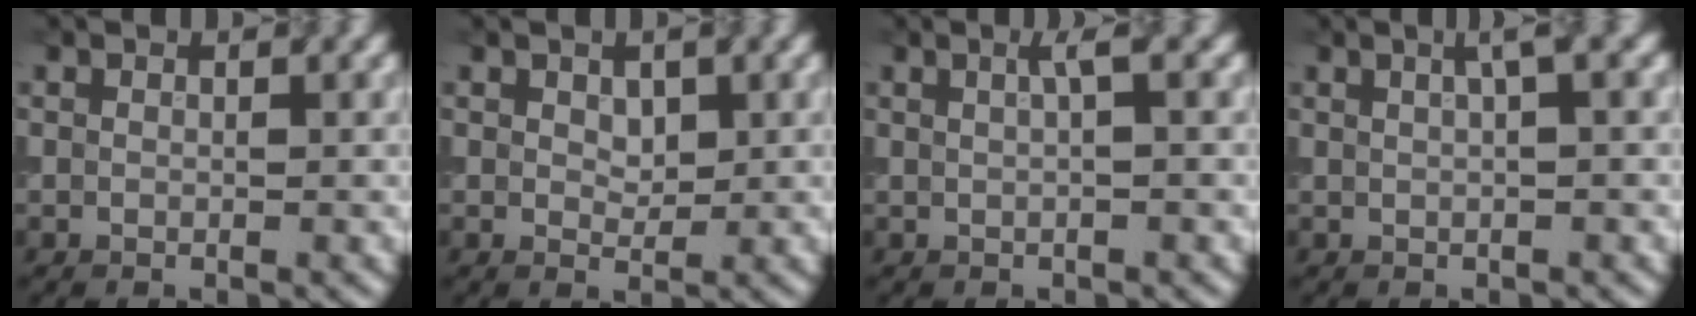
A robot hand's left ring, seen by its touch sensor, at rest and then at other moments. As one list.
[{"total": 1.3, "force": [0.5, 0.9, 0.8], "torque": [-0.011, -0.004, 0.012]}, {"total": 1.6, "force": [0.5, 0.4, 1.5], "torque": [-0.023, 0.007, 0.004]}, {"total": 2.0, "force": [0.8, 0.4, 1.8], "torque": [-0.024, 0.010, 0.011]}]